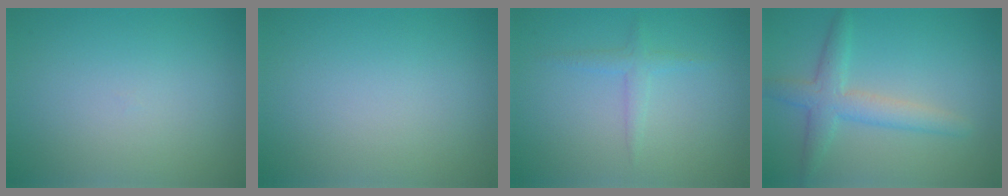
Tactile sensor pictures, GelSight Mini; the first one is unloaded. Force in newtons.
{"total": 0.0}
{"total": 1.4, "press": 1.4, "slide": 0.0}
{"total": 2.8, "press": 2.8, "slide": 0.2}